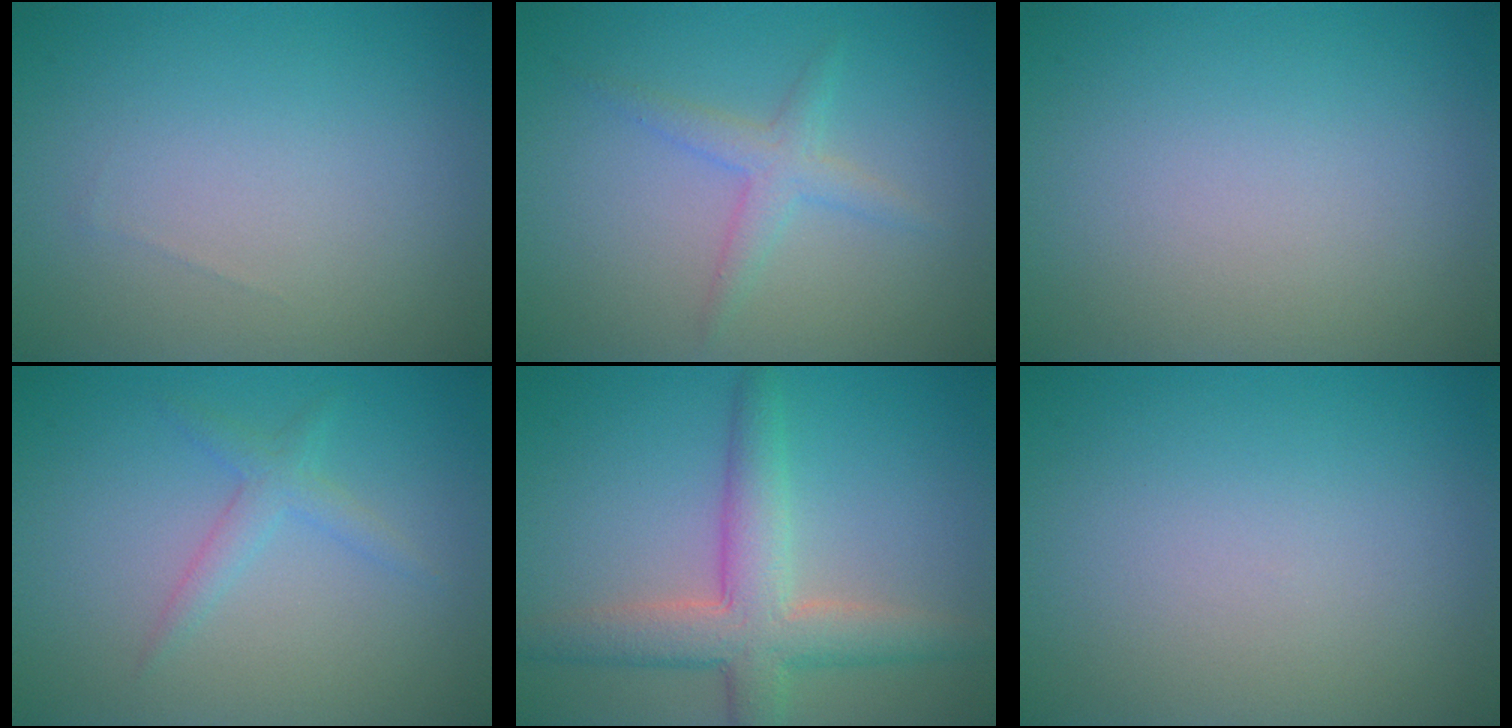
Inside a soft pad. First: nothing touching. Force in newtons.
{"total": 2.1, "press": 2.1, "slide": 0.1}
{"total": 0.0}
{"total": 1.7, "press": 1.7, "slide": 0.1}
{"total": 5.6, "press": 5.6, "slide": 0.3}
{"total": 0.0}